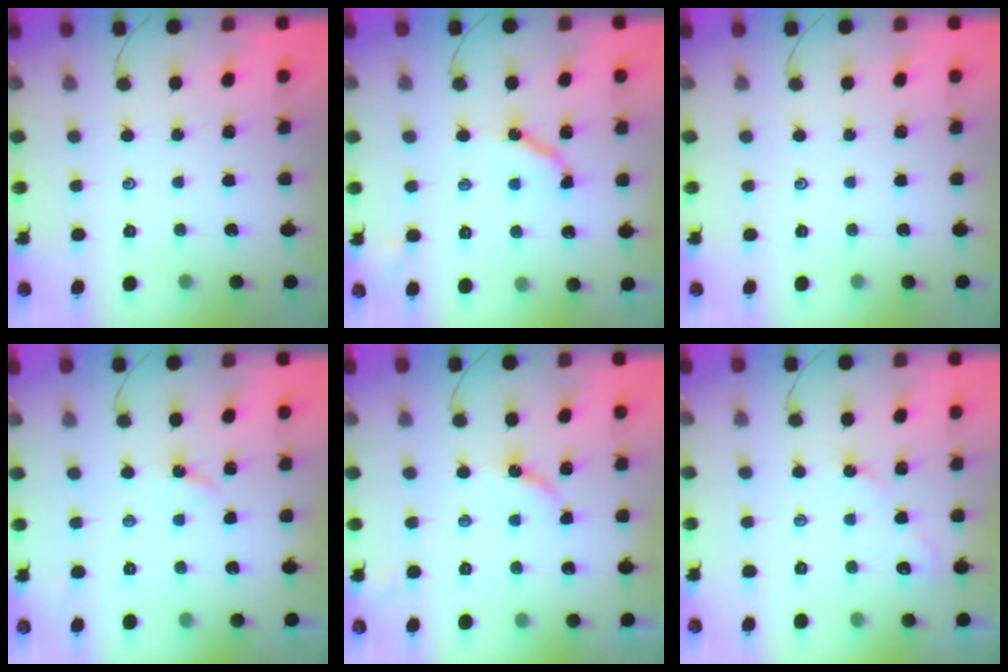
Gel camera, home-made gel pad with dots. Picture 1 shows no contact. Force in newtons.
{"total": 9.2, "press": 9.2, "slide": 0.8}
{"total": 0.0}
{"total": 2.7, "press": 2.7, "slide": 0.4}
{"total": 5.1, "press": 5.0, "slide": 0.7}
{"total": 3.3, "press": 3.3, "slide": 0.4}